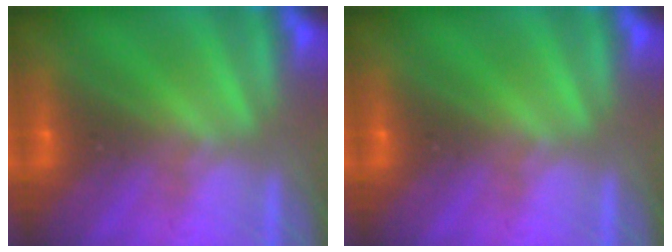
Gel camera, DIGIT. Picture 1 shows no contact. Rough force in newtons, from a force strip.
{"total": 0.0}